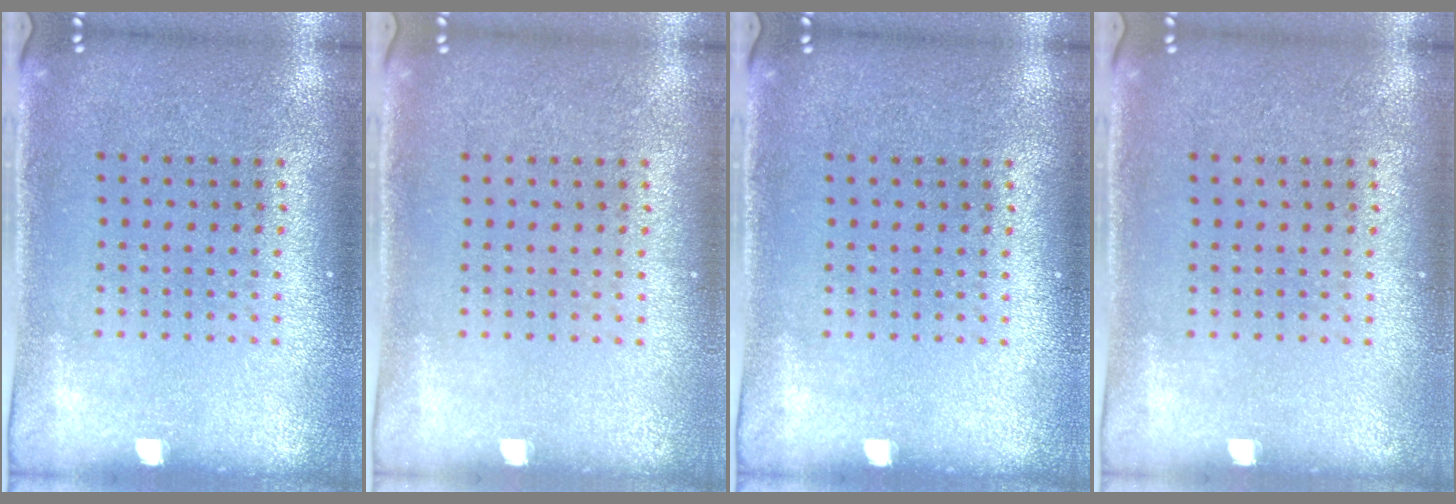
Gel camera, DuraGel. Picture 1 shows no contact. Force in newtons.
{"total": 0.0}
{"total": 0.0}
{"total": 0.0}